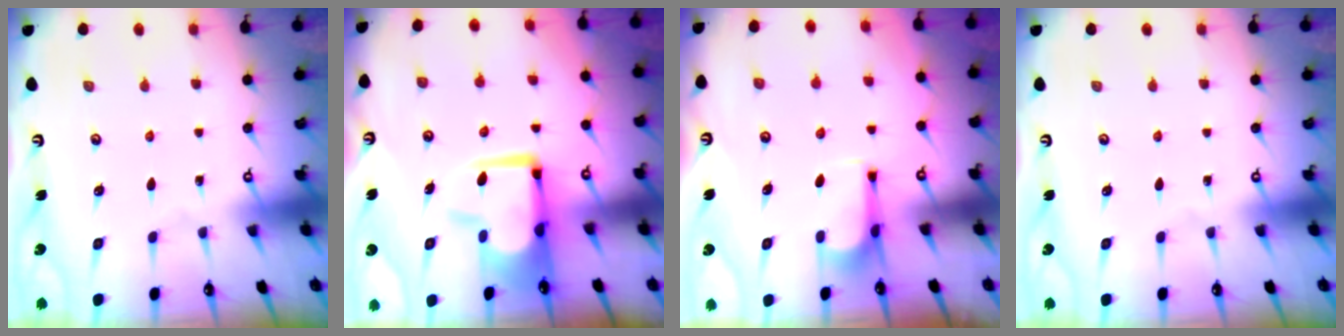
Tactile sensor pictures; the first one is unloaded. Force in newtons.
{"total": 10.1, "press": 9.9, "slide": 2.0}
{"total": 4.8, "press": 4.7, "slide": 0.9}
{"total": 0.0}